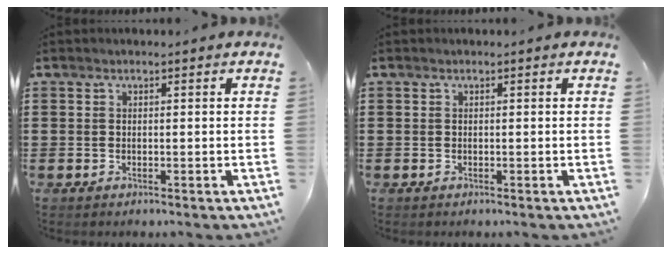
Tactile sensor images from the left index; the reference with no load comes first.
{"total": 0.0}